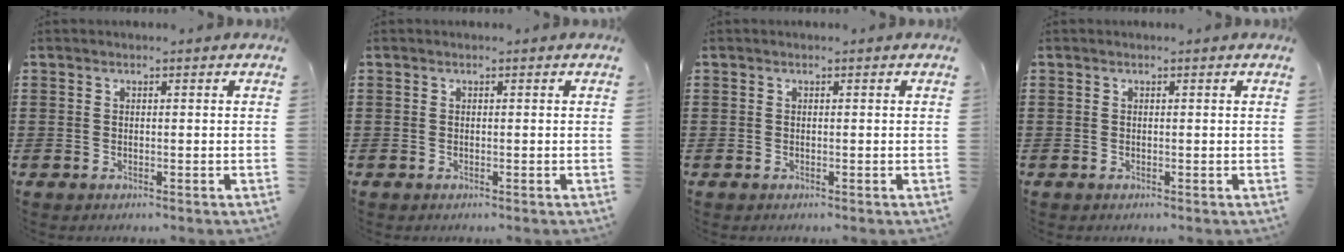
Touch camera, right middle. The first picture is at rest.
{"total": 0.0}
{"total": 0.0}
{"total": 0.0}